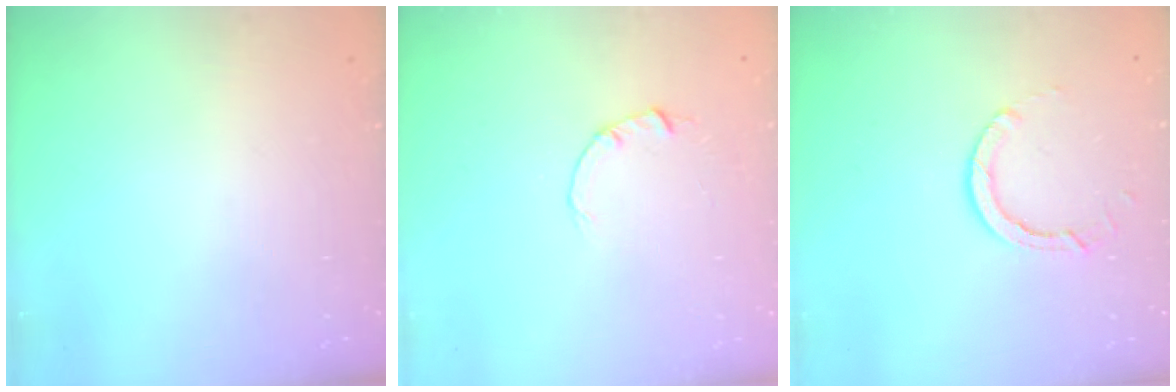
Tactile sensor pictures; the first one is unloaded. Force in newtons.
{"total": 2.0, "press": 2.0, "slide": 0.3}
{"total": 5.6, "press": 5.6, "slide": 0.2}